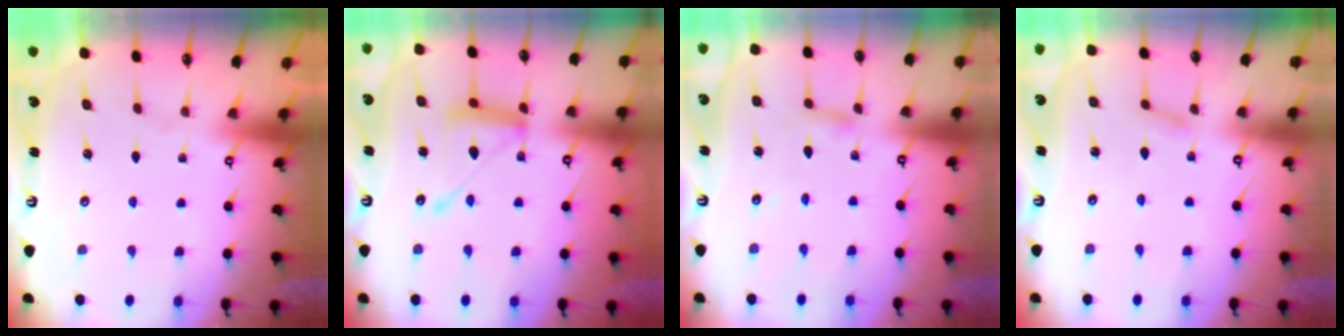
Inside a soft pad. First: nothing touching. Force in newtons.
{"total": 14.8, "press": 14.7, "slide": 1.2}
{"total": 2.5, "press": 2.5, "slide": 0.2}
{"total": 3.7, "press": 3.7, "slide": 0.3}